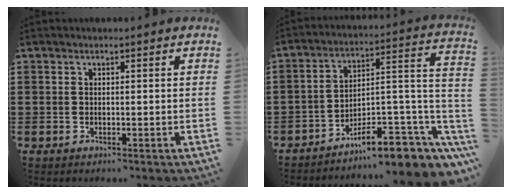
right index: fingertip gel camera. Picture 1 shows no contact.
{"total": 9.6, "force": [-7.6, 2.6, 5.3], "torque": [-0.066, 0.018, -0.143]}